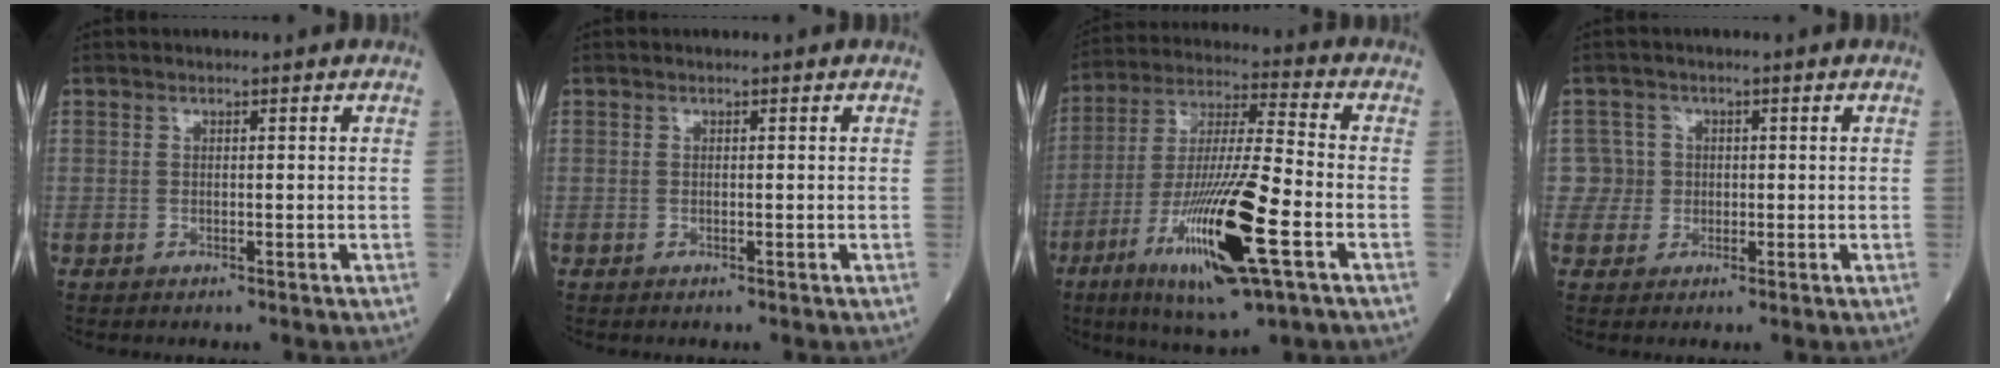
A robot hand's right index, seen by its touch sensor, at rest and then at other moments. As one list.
[{"total": 0.0}, {"total": 19.5, "force": [-7.6, 1.9, 17.8], "torque": [-0.356, -0.031, -0.134]}, {"total": 3.4, "force": [0.2, 3.4, -0.5], "torque": [0.026, 0.009, 0.000]}]